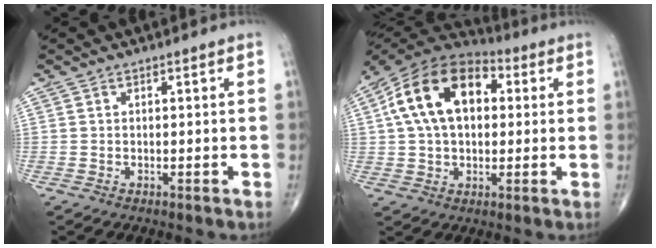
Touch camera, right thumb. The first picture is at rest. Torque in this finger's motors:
{"motor_torque": [0.28, 0.50, 0.54, -0.07, 0.26]}